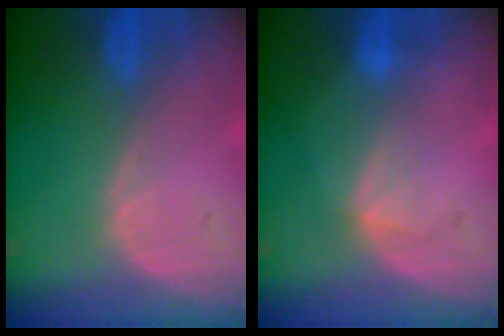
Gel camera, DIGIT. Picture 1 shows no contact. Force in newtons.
{"total": 2.7, "press": 2.7, "slide": 0.4}